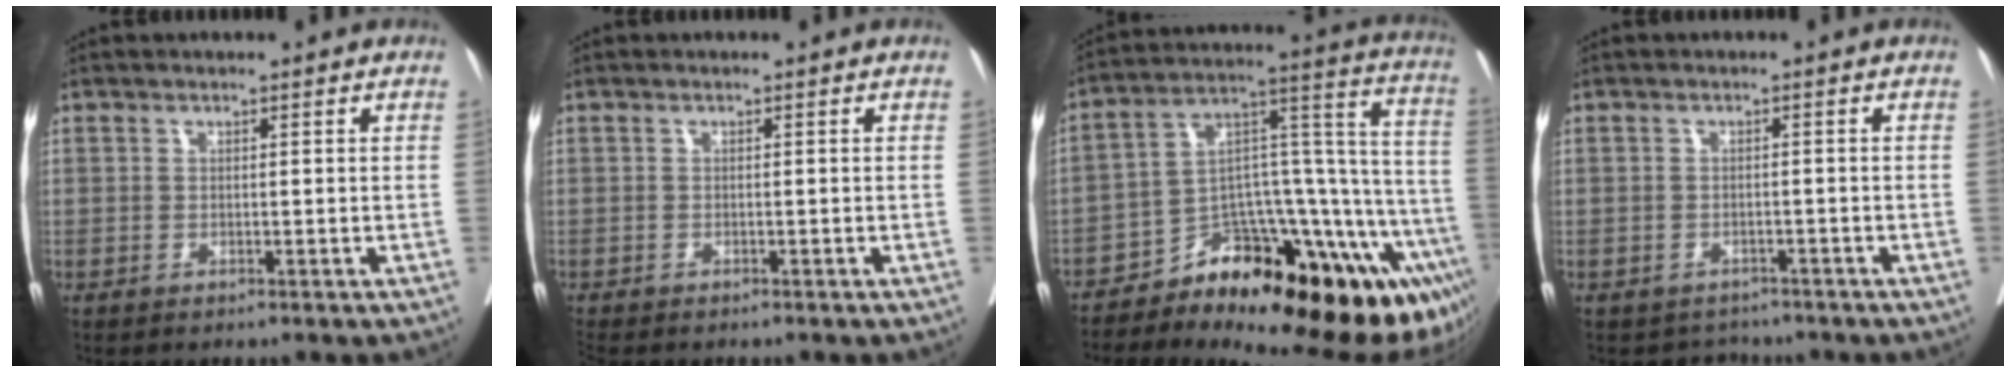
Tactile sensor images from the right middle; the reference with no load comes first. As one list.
[{"total": 2.2, "force": [-2.0, 0.5, 0.7], "torque": [-0.016, -0.007, -0.034]}, {"total": 28.6, "force": [-18.7, 7.7, 20.3], "torque": [-0.178, 0.028, -0.262]}, {"total": 2.7, "force": [-2.3, 1.4, -0.4], "torque": [0.000, 0.006, -0.035]}]